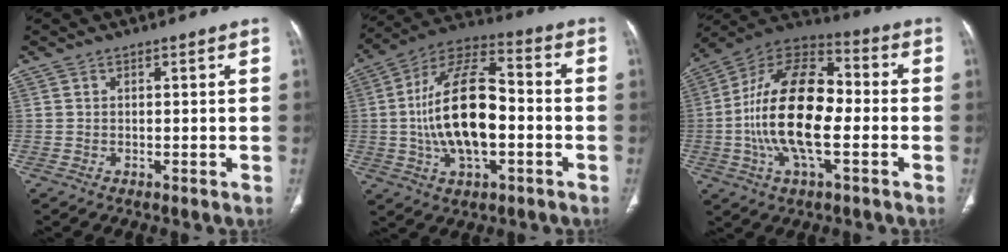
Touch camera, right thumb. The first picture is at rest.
{"total": 18.9, "force": [-2.3, 9.1, 16.4], "torque": [-0.300, 0.034, -0.043]}
{"total": 21.0, "force": [-2.8, 10.1, 18.1], "torque": [-0.322, 0.033, -0.055]}